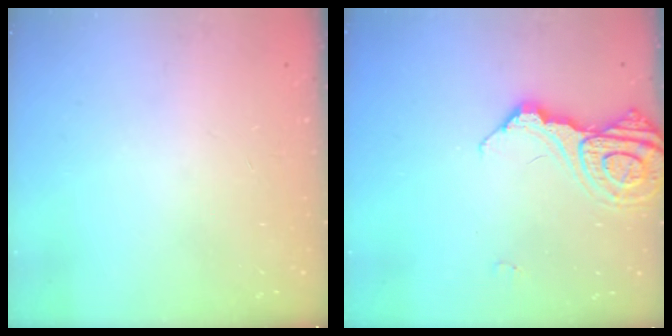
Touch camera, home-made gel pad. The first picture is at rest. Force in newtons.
{"total": 13.0, "press": 13.0, "slide": 1.5}